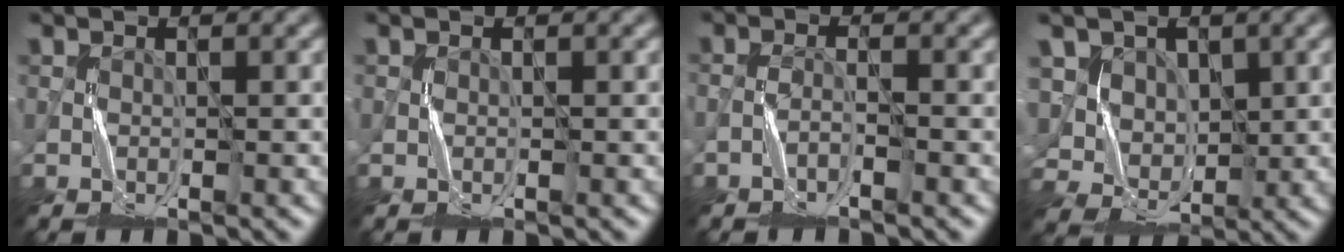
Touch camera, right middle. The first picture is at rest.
{"total": 0.0}
{"total": 1.2, "force": [-1.2, -0.1, 0.2], "torque": [-0.006, 0.008, -0.027]}
{"total": 4.7, "force": [2.0, 3.8, 1.8], "torque": [-0.054, -0.001, 0.052]}